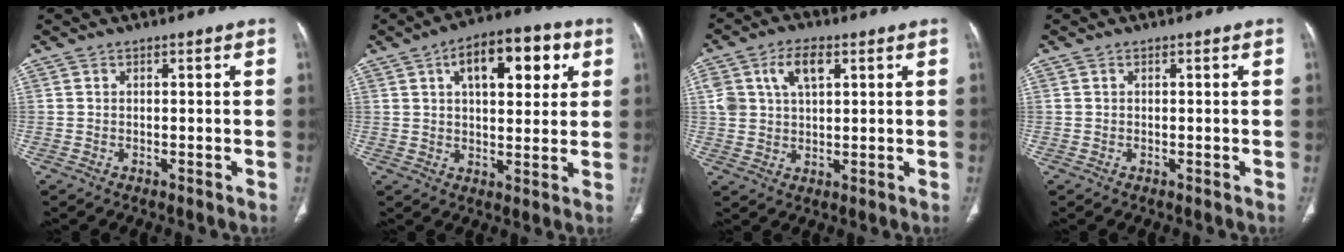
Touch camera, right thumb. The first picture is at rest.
{"total": 14.2, "force": [5.3, 6.9, 11.2], "torque": [-0.127, 0.007, 0.076]}
{"total": 8.3, "force": [3.3, 4.8, 6.0], "torque": [-0.107, 0.003, 0.063]}
{"total": 0.0}